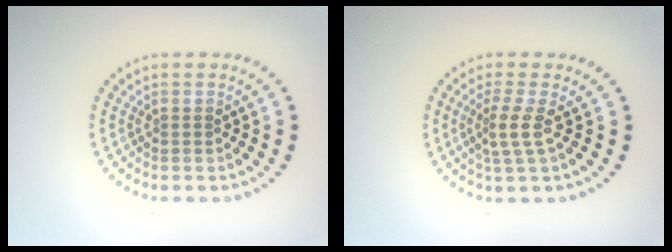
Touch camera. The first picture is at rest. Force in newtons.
{"total": 2.2, "press": 1.5, "slide": 1.6}